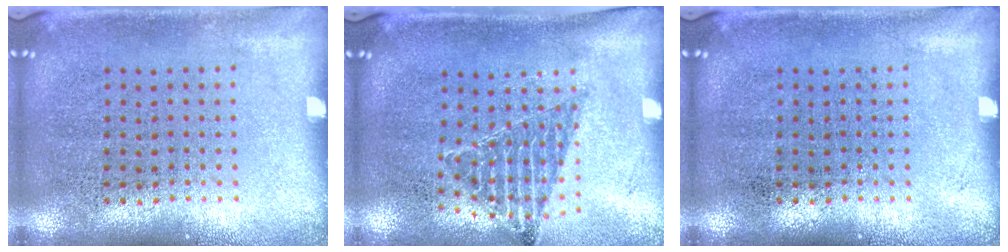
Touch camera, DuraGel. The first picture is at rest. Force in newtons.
{"total": 0.9, "press": 0.8, "slide": 0.2}
{"total": 0.0}